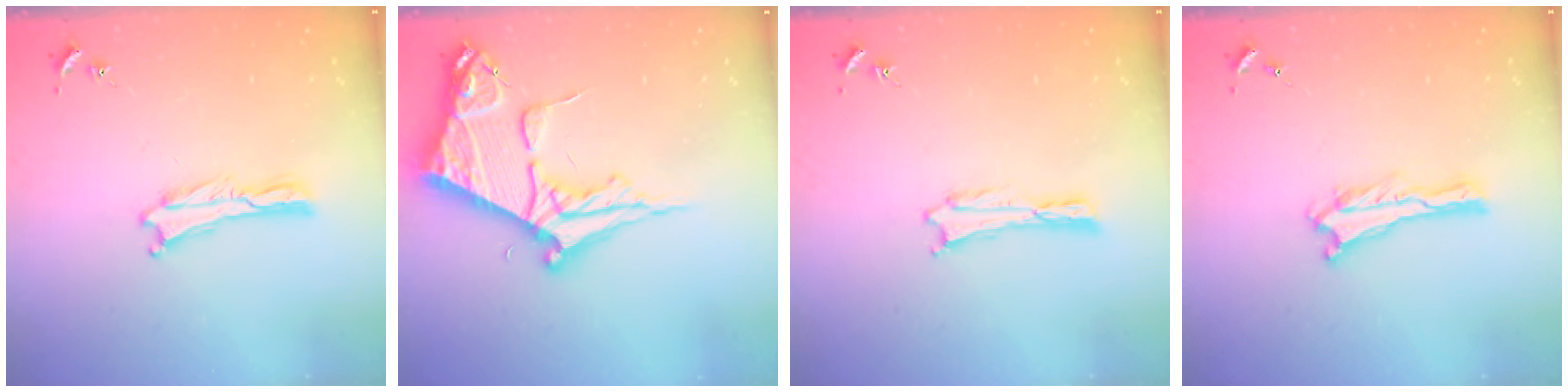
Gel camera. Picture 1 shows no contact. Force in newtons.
{"total": 8.8, "press": 8.7, "slide": 0.9}
{"total": 0.7, "press": 0.7, "slide": 0.1}
{"total": 0.0}